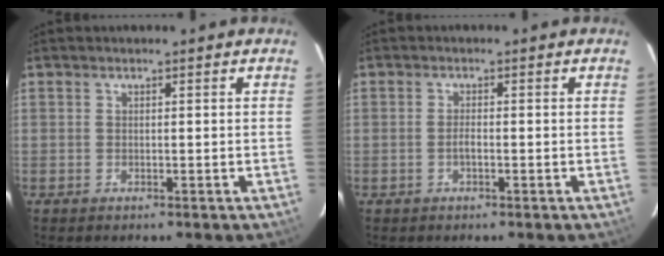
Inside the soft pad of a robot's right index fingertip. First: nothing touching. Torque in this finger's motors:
{"motor_torque": [0.38, -0.19, 0.19, 0.04]}